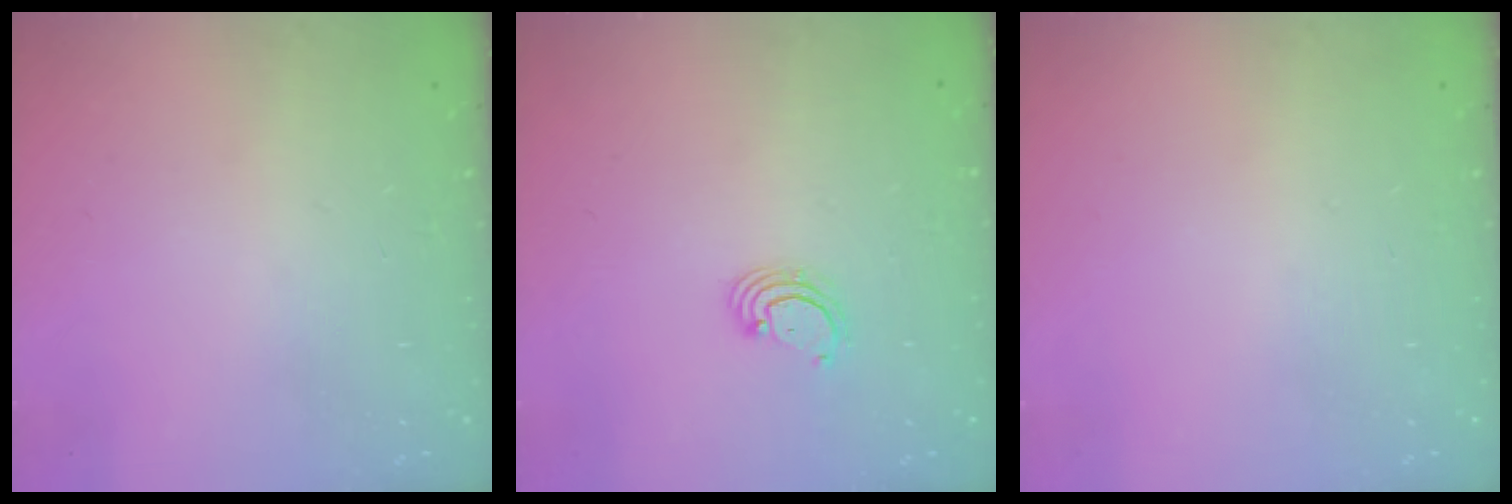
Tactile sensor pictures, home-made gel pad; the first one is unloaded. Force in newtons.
{"total": 2.3, "press": 2.3, "slide": 0.1}
{"total": 0.0}